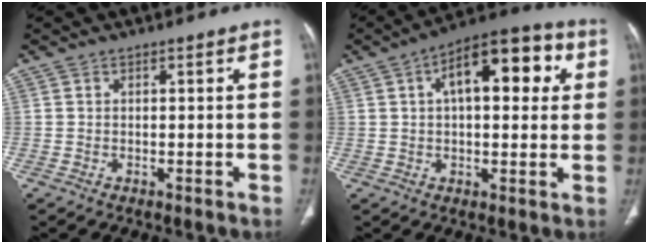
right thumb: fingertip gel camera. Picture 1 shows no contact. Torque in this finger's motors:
{"motor_torque": [0.95, 3.47, 1.62, 0.09, 0.10]}